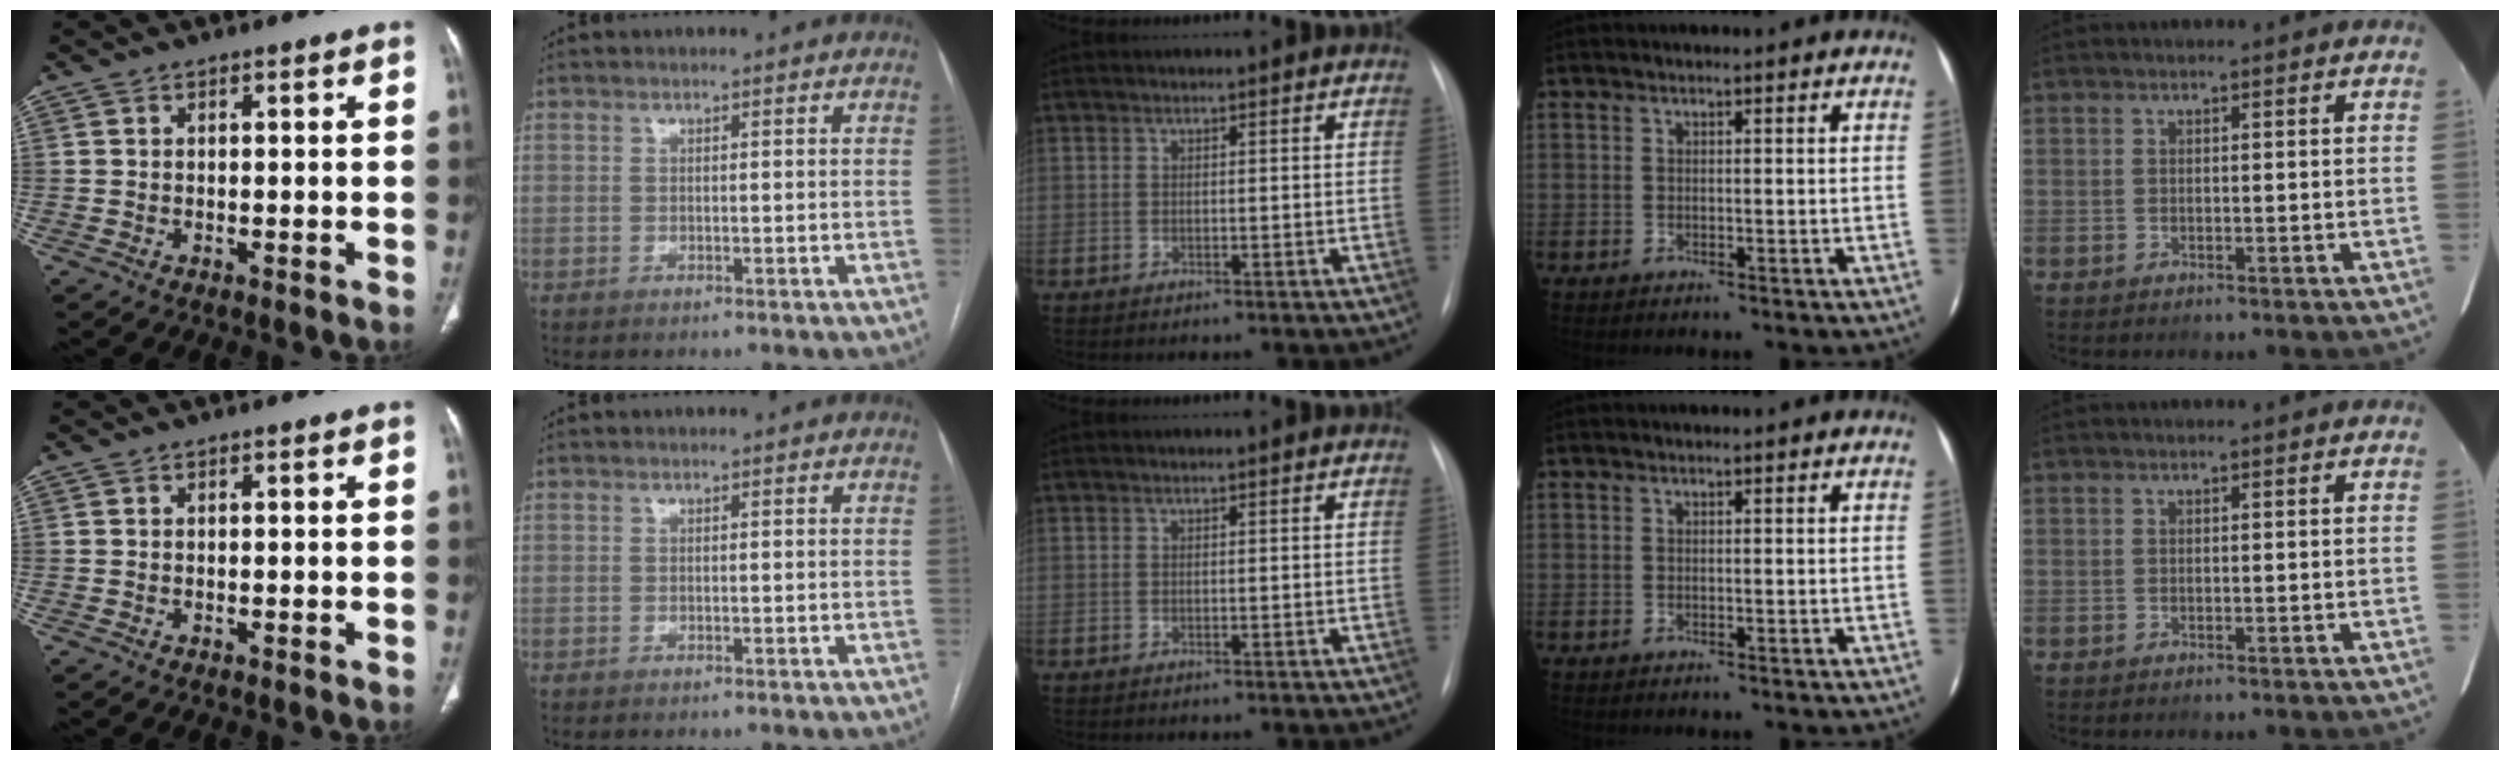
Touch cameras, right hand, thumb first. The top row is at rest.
{}